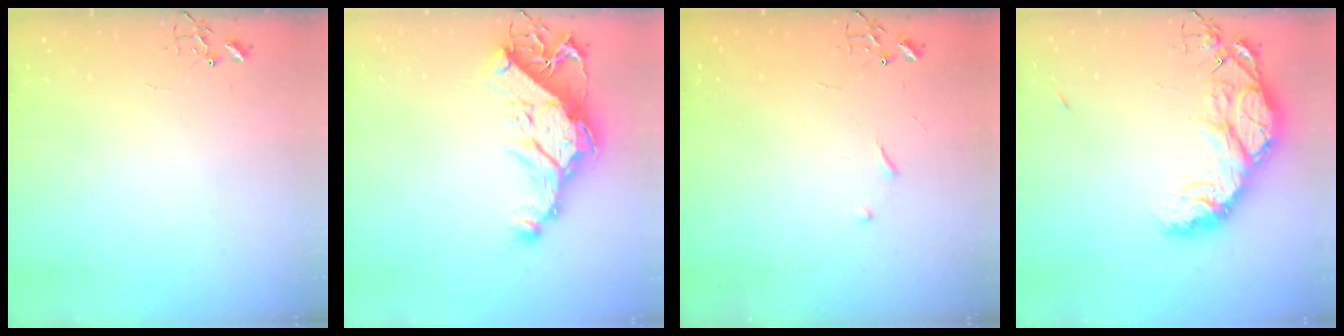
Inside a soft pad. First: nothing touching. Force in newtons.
{"total": 15.6, "press": 15.4, "slide": 2.1}
{"total": 4.0, "press": 3.9, "slide": 0.6}
{"total": 15.3, "press": 15.2, "slide": 1.3}